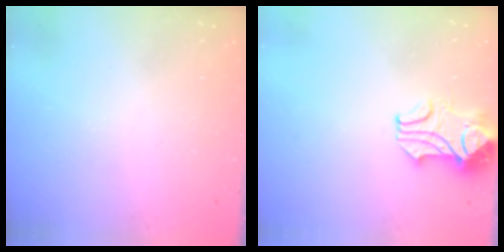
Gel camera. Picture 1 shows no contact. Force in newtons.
{"total": 2.5, "press": 2.3, "slide": 1.0}